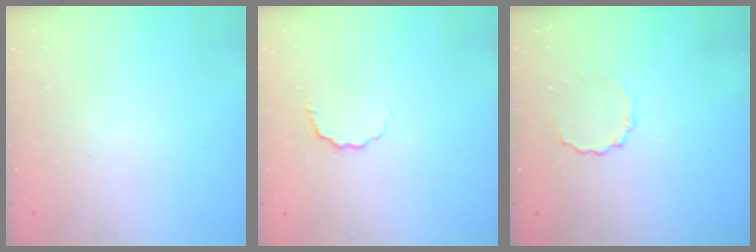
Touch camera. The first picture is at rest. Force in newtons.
{"total": 3.3, "press": 3.2, "slide": 1.1}
{"total": 3.5, "press": 3.3, "slide": 1.2}